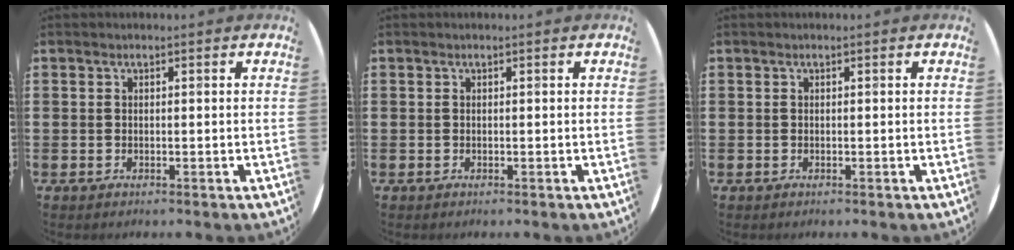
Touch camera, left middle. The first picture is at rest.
{"total": 0.0}
{"total": 0.0}